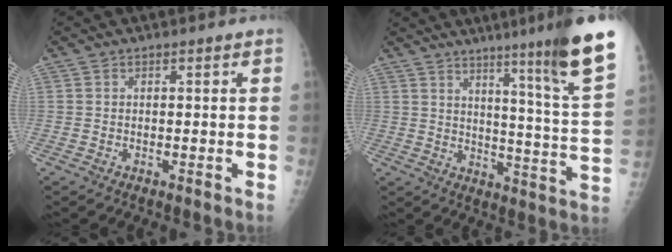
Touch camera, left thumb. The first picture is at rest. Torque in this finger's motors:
{"motor_torque": [2.69, 2.32, 1.62, -1.15, 0.51]}